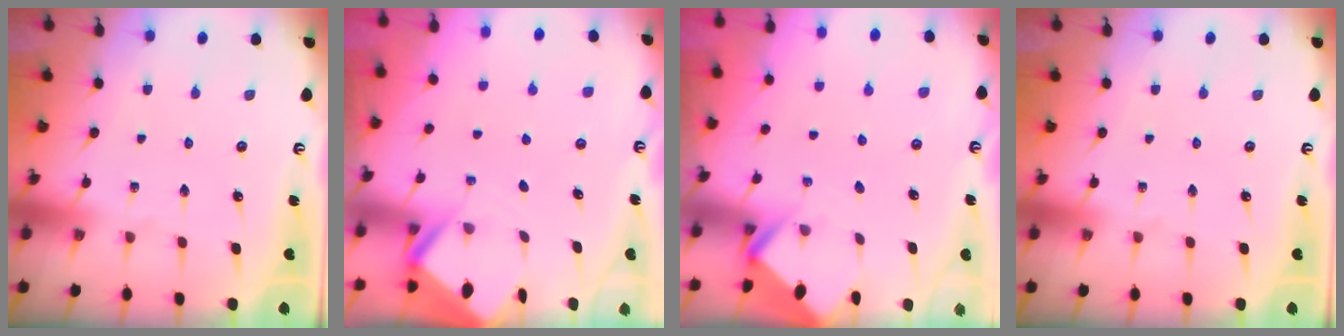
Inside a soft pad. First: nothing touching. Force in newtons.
{"total": 3.1, "press": 3.1, "slide": 0.3}
{"total": 2.9, "press": 2.9, "slide": 0.2}
{"total": 0.0}